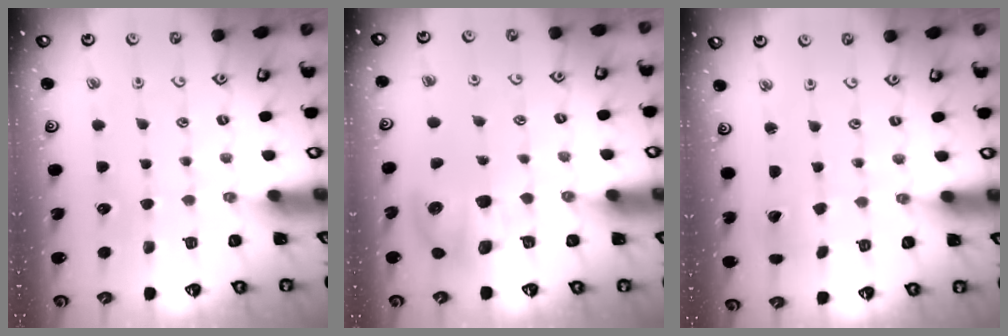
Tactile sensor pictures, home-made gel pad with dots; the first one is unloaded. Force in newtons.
{"total": 8.8, "press": 8.7, "slide": 1.3}
{"total": 1.7, "press": 1.7, "slide": 0.3}